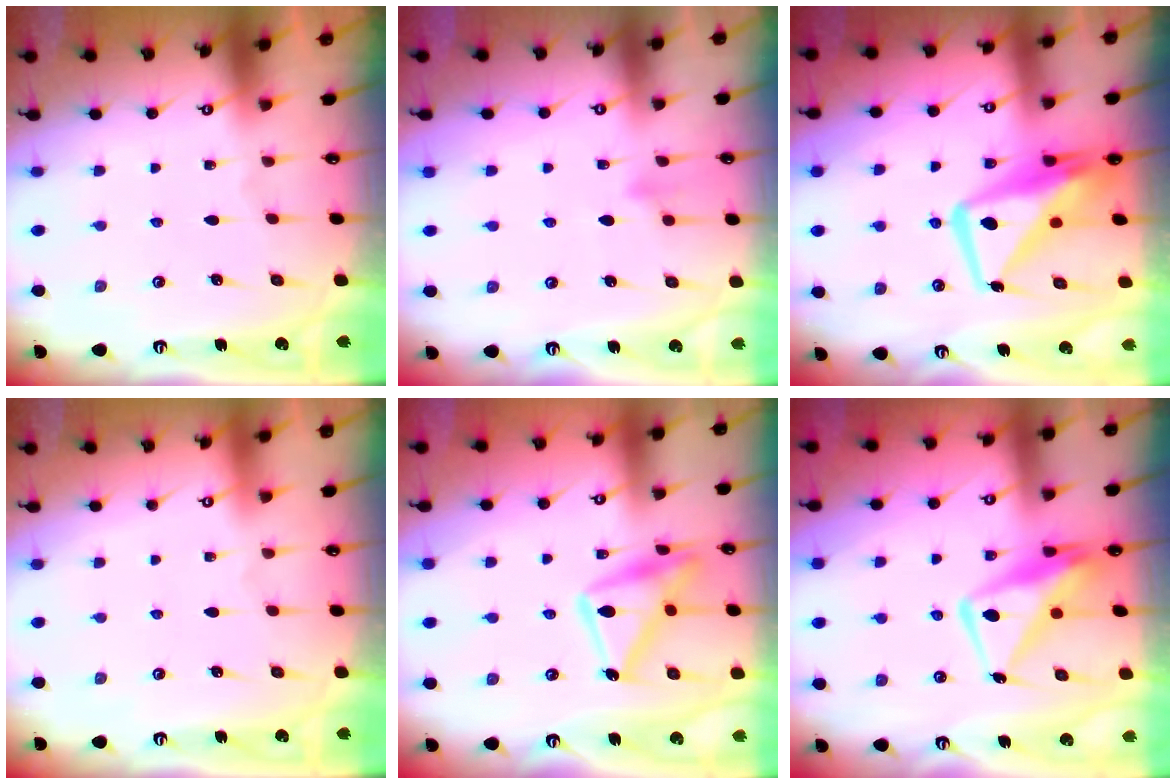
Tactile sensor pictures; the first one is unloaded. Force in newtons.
{"total": 7.7, "press": 7.4, "slide": 2.1}
{"total": 12.0, "press": 11.9, "slide": 1.2}
{"total": 3.9, "press": 3.9, "slide": 0.1}
{"total": 16.3, "press": 16.3, "slide": 1.2}
{"total": 12.3, "press": 12.2, "slide": 1.4}